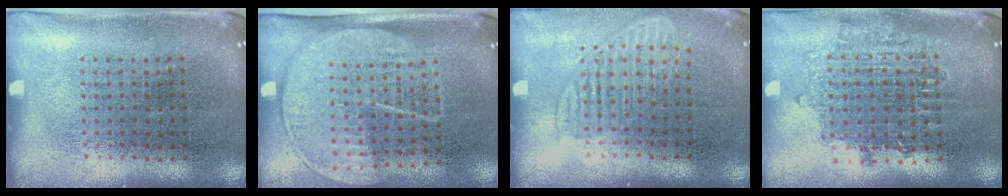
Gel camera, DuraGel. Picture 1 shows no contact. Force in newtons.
{"total": 1.8, "press": 1.4, "slide": 1.0}
{"total": 1.5, "press": 1.3, "slide": 0.7}
{"total": 1.6, "press": 1.3, "slide": 0.9}